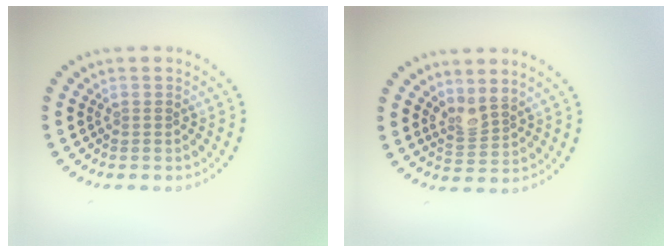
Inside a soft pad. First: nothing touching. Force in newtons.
{"total": 2.2, "press": 1.6, "slide": 1.4}